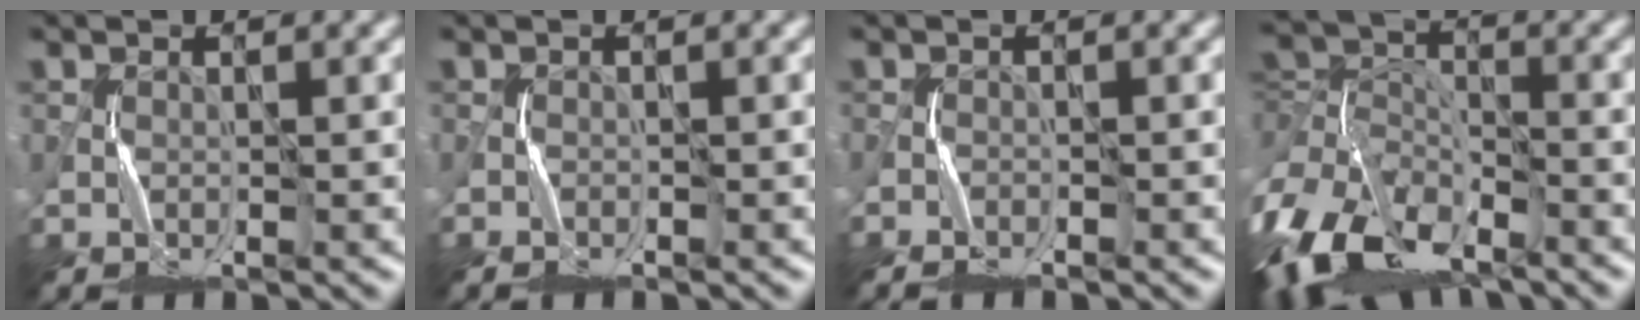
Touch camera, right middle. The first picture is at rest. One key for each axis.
{"total": 0.6, "fx": -0.6, "fy": -0.1, "fz": -0.1, "tx": 0.001, "ty": -0.001, "tz": -0.013}
{"total": 1.5, "fx": -1.5, "fy": 0.0, "fz": 0.4, "tx": -0.014, "ty": -0.002, "tz": -0.031}
{"total": 10.1, "fx": -5.4, "fy": 6.3, "fz": 5.7, "tx": -0.118, "ty": 0.001, "tz": -0.118}